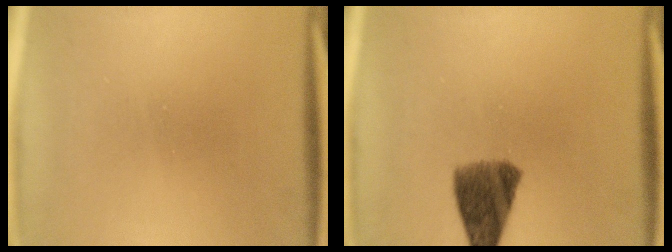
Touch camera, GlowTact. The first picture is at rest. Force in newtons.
{"total": 8.2}